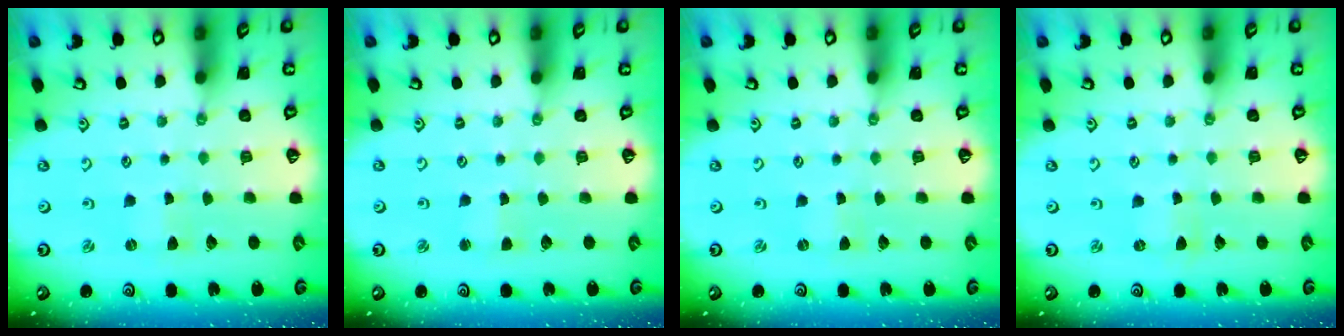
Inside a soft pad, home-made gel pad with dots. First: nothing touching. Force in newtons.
{"total": 2.0, "press": 2.0, "slide": 0.4}
{"total": 0.0}
{"total": 0.0}